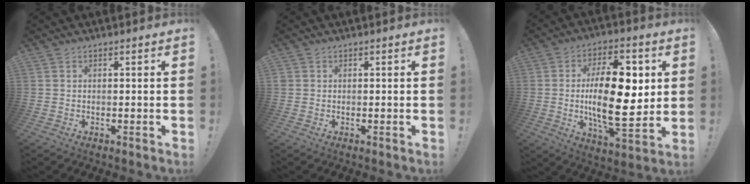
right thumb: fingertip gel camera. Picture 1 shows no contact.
{"total": 0.7, "force": [0.2, 0.6, 0.0], "torque": [-0.004, 0.003, 0.005]}
{"total": 22.1, "force": [1.5, 9.8, 19.8], "torque": [-0.330, -0.010, 0.018]}